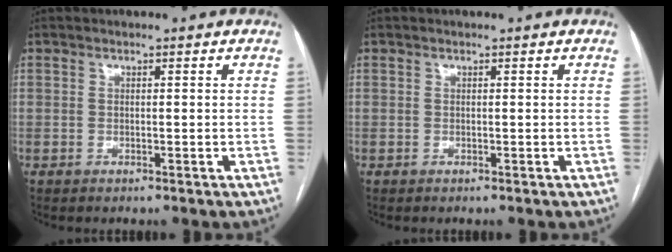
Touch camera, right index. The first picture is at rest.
{"total": 0.0}